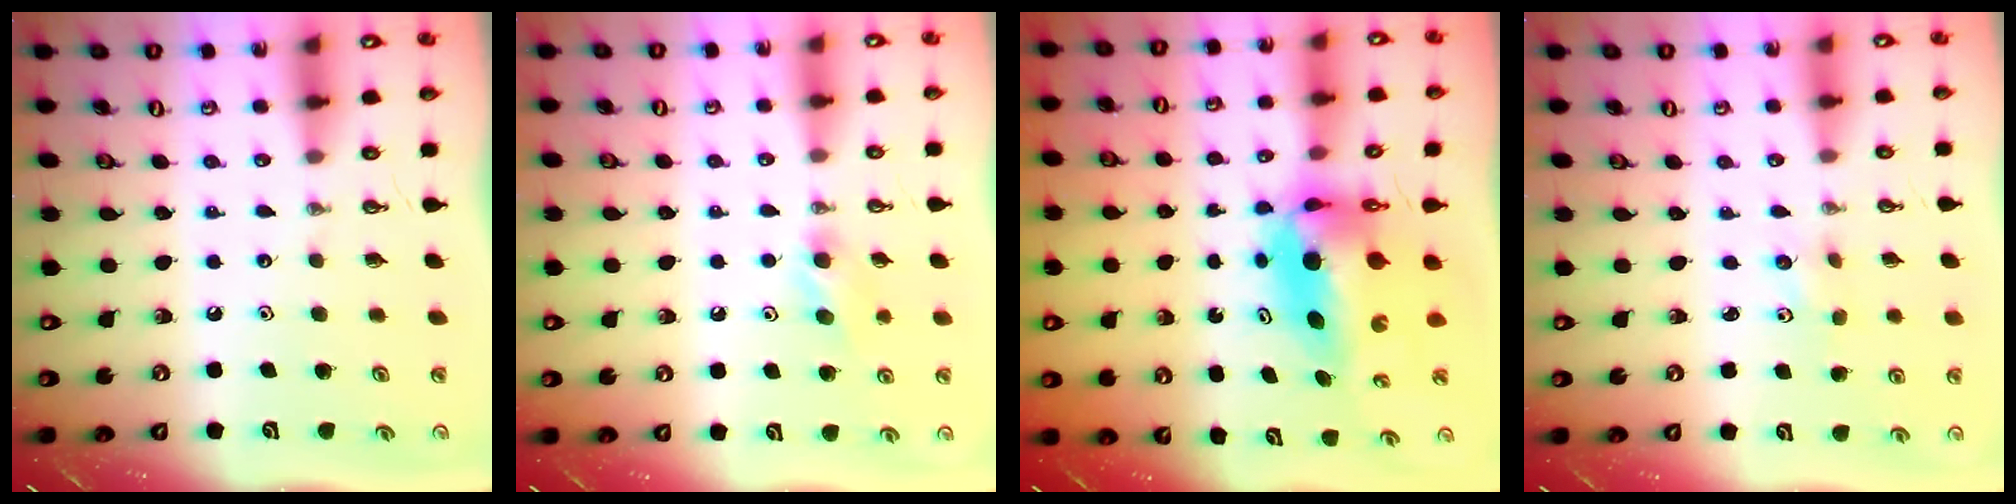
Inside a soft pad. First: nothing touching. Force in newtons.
{"total": 7.5, "press": 6.6, "slide": 3.5}
{"total": 9.9, "press": 9.2, "slide": 3.6}
{"total": 4.7, "press": 4.0, "slide": 2.4}